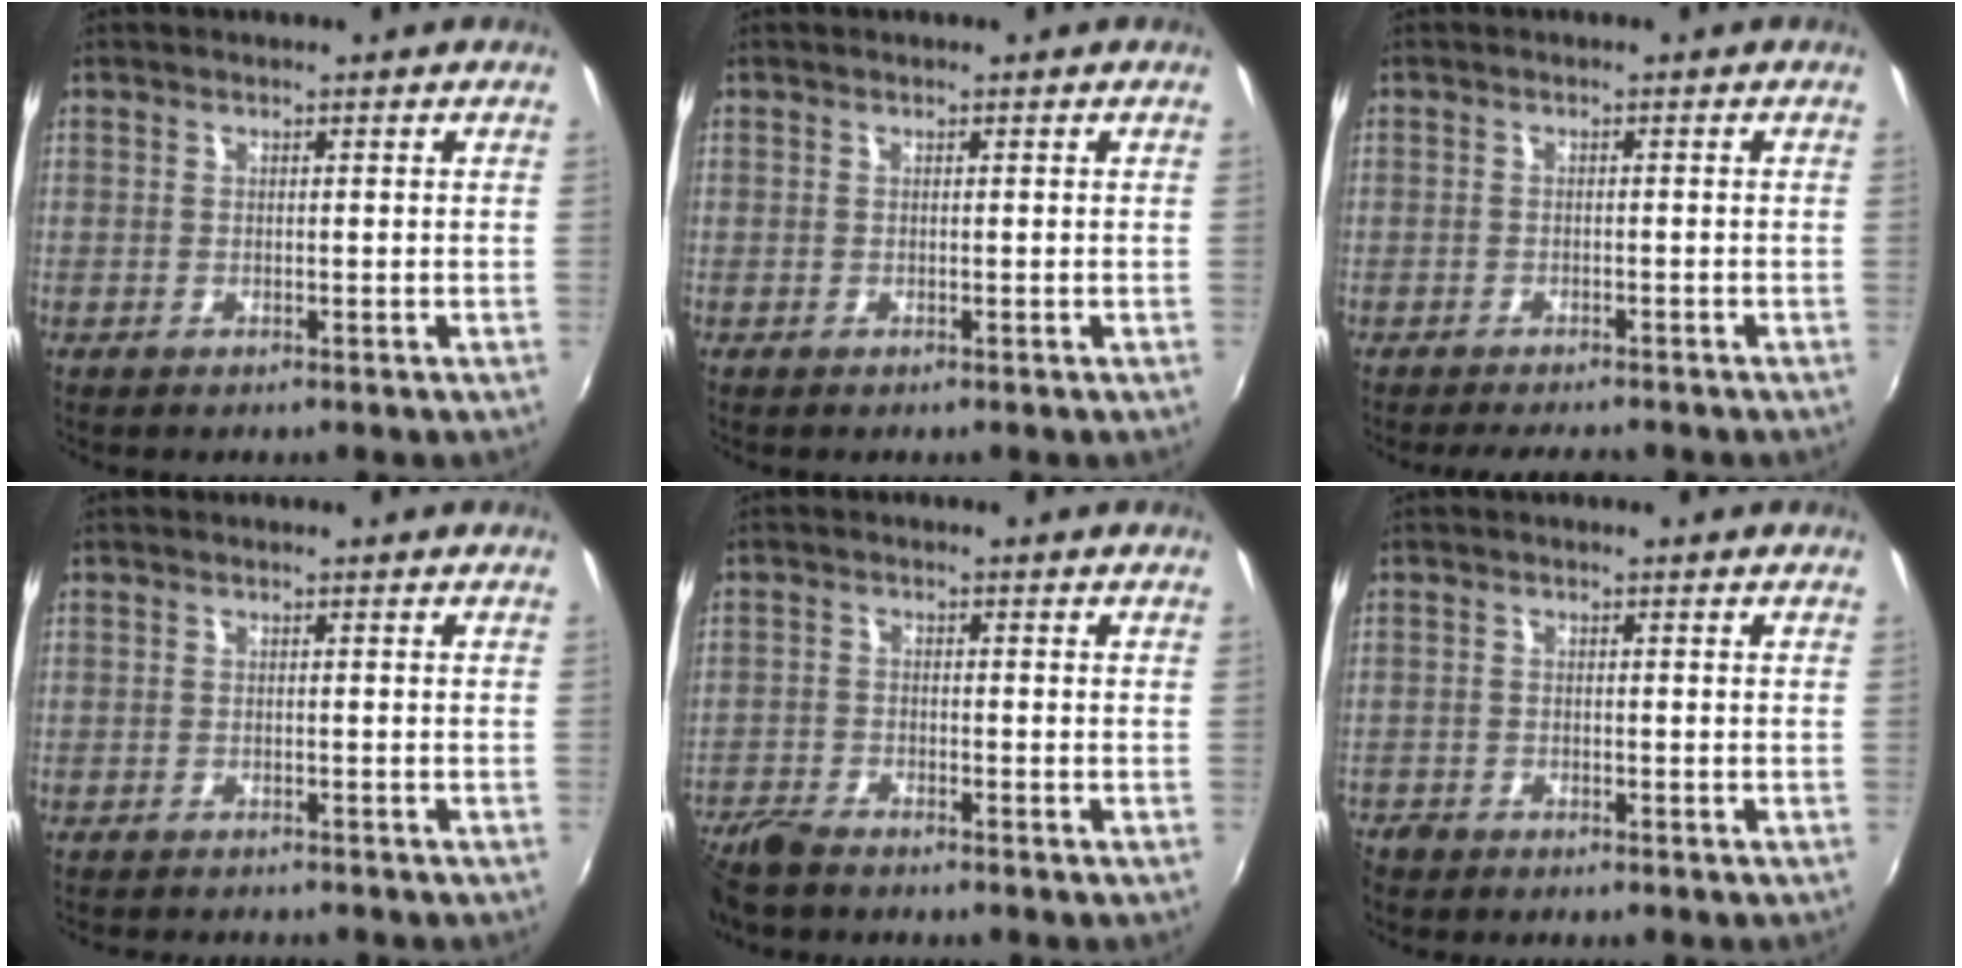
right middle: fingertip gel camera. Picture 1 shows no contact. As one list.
[{"total": 0.0}, {"total": 6.3, "force": [-5.4, 1.9, 2.7], "torque": [-0.065, -0.013, -0.081]}, {"total": 4.1, "force": [-3.9, 0.7, 1.2], "torque": [-0.032, -0.013, -0.059]}, {"total": 7.3, "force": [-6.5, 1.8, 2.8], "torque": [-0.081, -0.024, -0.131]}, {"total": 3.1, "force": [-2.7, 1.5, 0.5], "torque": [-0.021, -0.008, -0.053]}]